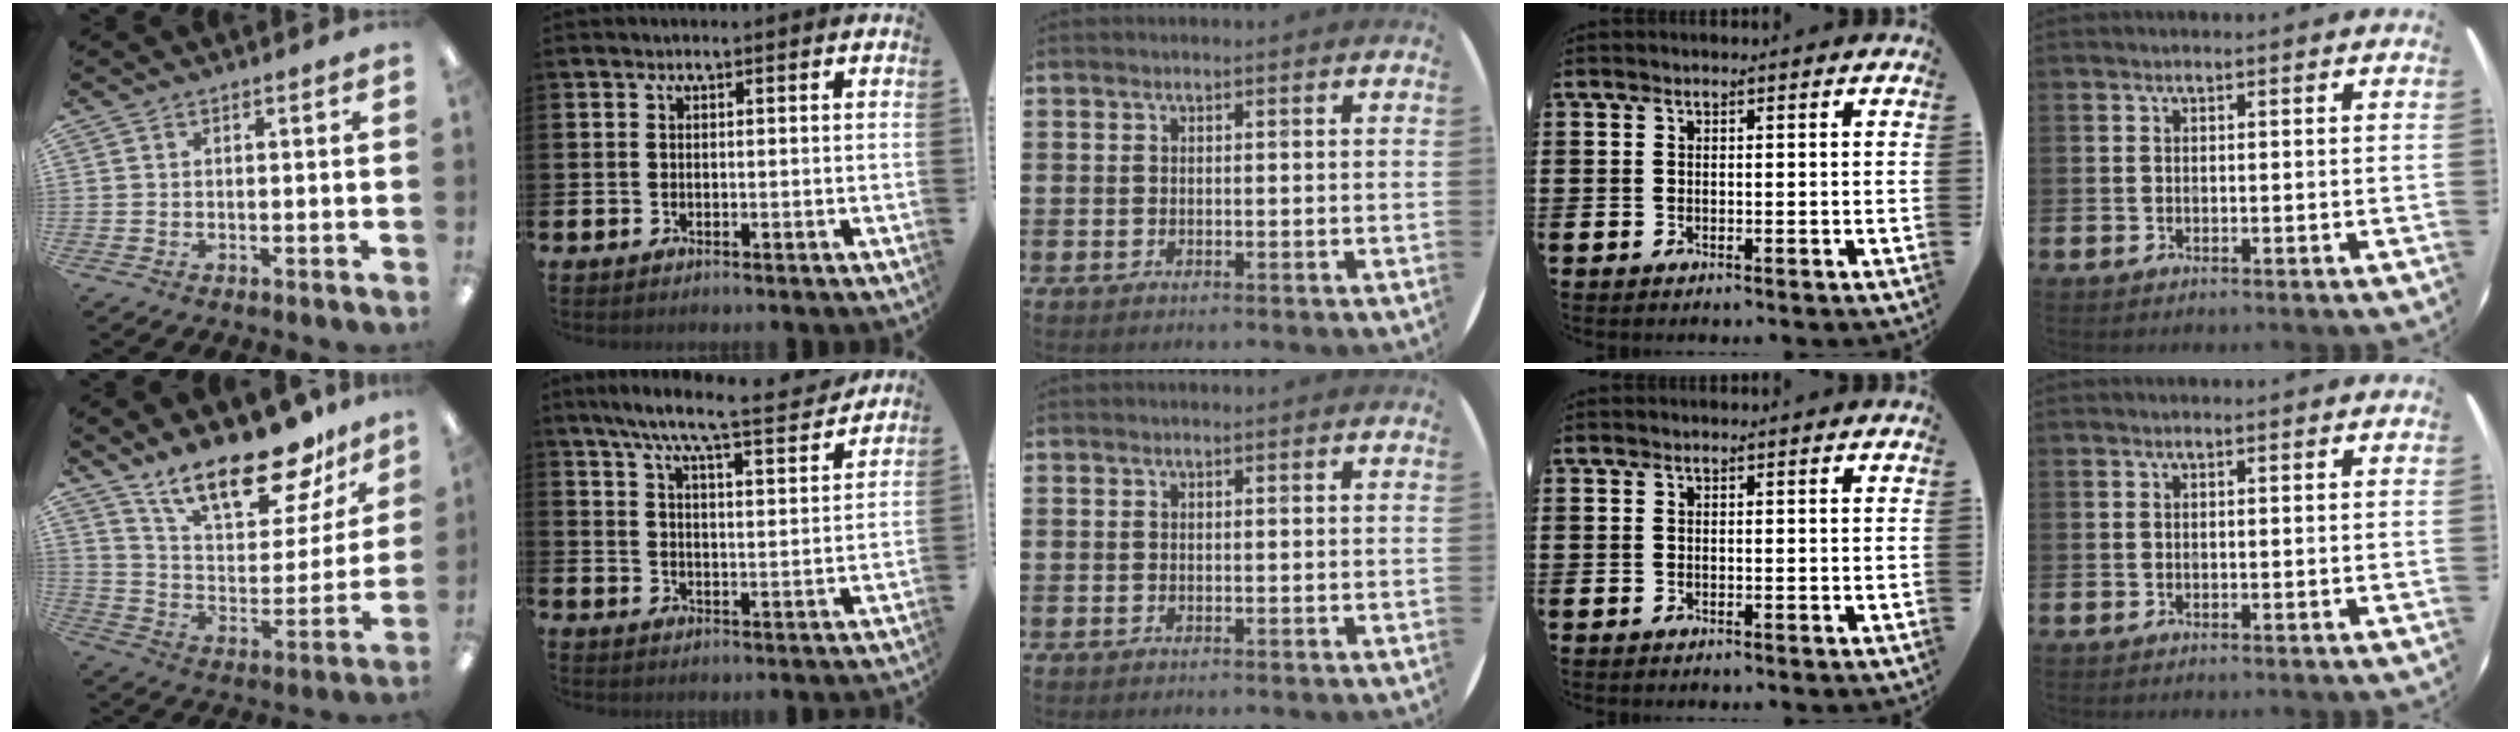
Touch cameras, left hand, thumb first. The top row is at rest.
{"thumb": {"total": 22.1, "force": [16.7, 7.6, 12.2], "torque": [-0.206, -0.107, 0.289]}, "index": {"total": 8.4, "force": [7.5, 0.2, 3.7], "torque": [-0.090, -0.048, 0.127]}}